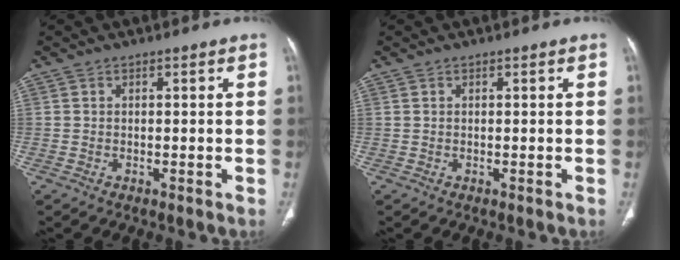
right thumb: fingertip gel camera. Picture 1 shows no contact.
{"total": 0.0}